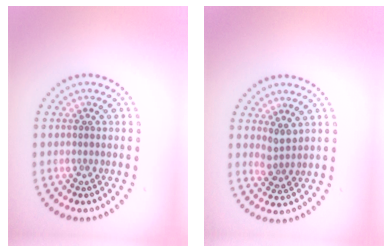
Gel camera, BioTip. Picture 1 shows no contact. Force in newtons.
{"total": 1.9, "press": 1.6, "slide": 1.0}